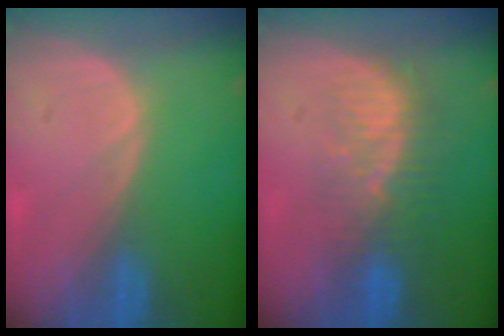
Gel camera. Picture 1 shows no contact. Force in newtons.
{"total": 8.2, "press": 7.2, "slide": 3.8}